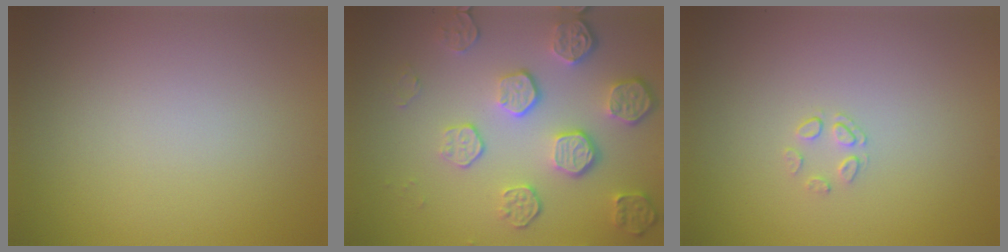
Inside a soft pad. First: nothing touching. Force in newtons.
{"total": 5.7, "press": 4.2, "slide": 3.8}
{"total": 1.1, "press": 0.5, "slide": 1.0}